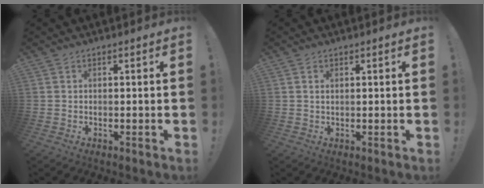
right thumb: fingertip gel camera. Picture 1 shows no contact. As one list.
[{"total": 1.1, "force": [0.4, 0.7, 0.7], "torque": [-0.013, 0.002, 0.007]}]